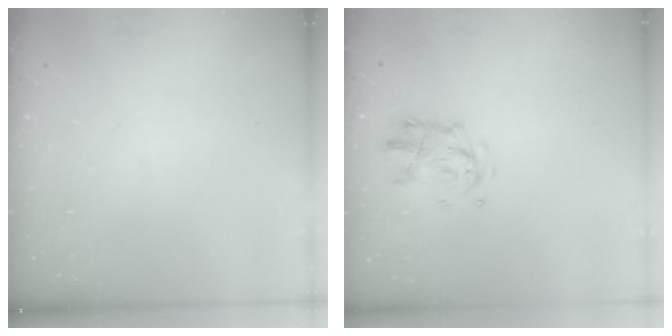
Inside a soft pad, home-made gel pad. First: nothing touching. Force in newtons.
{"total": 3.2, "press": 3.1, "slide": 0.5}